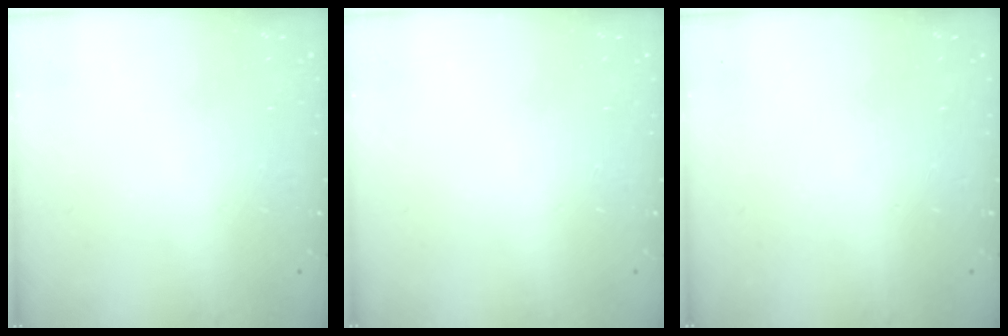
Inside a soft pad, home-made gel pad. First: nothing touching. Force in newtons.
{"total": 0.0}
{"total": 0.0}